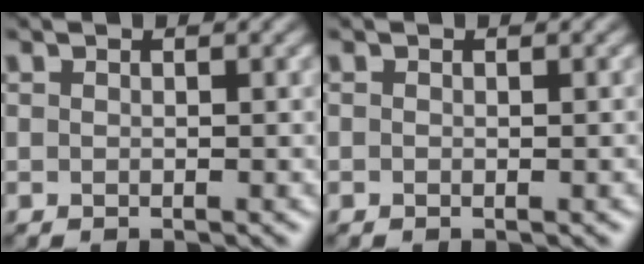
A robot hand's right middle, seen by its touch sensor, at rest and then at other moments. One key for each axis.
{"total": 0.0}